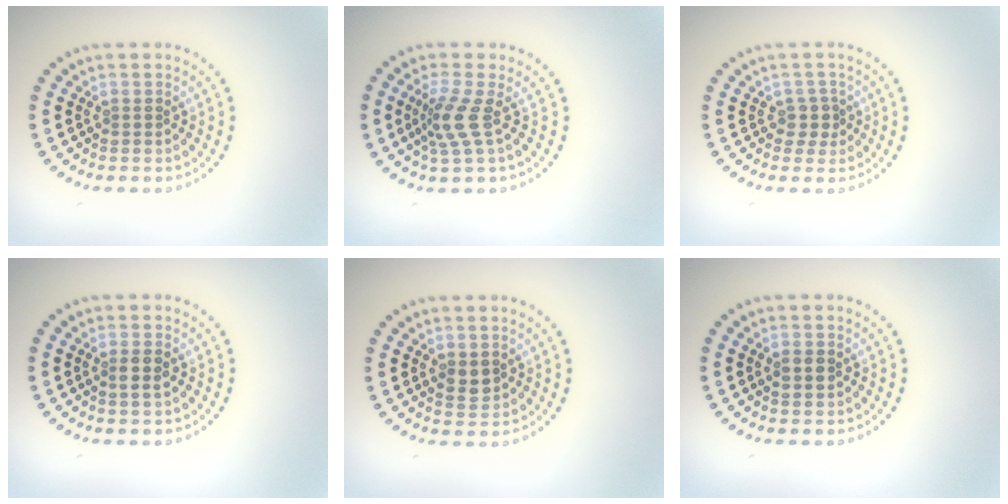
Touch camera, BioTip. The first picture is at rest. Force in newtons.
{"total": 2.8, "press": 2.0, "slide": 2.0}
{"total": 1.8, "press": 1.4, "slide": 1.1}
{"total": 1.5, "press": 1.5, "slide": 0.5}
{"total": 1.9, "press": 1.8, "slide": 0.3}
{"total": 1.3, "press": 1.3, "slide": 0.1}